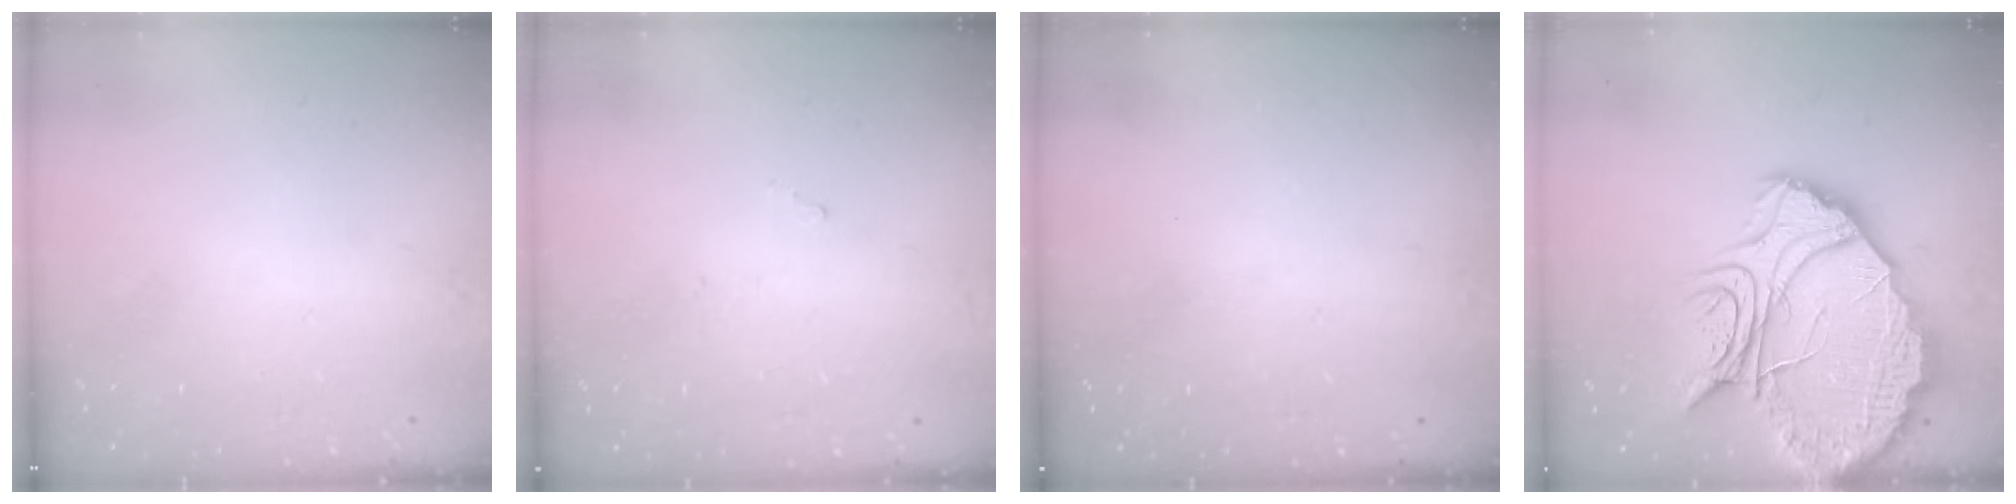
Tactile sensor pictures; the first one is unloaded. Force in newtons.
{"total": 6.6, "press": 6.6, "slide": 0.3}
{"total": 3.1, "press": 2.9, "slide": 1.1}
{"total": 22.8, "press": 22.7, "slide": 2.3}